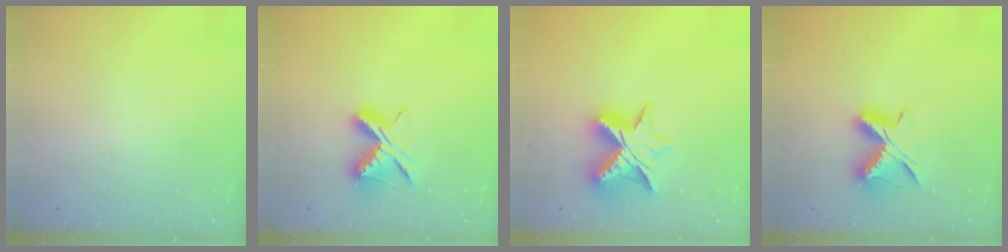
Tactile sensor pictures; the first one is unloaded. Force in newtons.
{"total": 9.3, "press": 9.3, "slide": 0.8}
{"total": 11.9, "press": 11.9, "slide": 0.8}
{"total": 9.8, "press": 9.8, "slide": 0.0}